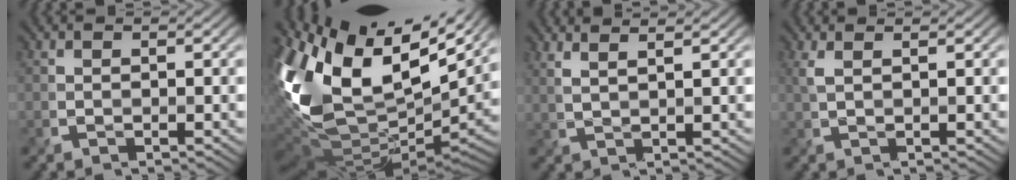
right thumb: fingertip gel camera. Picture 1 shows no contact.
{"total": 18.1, "force": [3.8, 10.0, 14.6], "torque": [-0.342, -0.034, 0.095]}
{"total": 3.6, "force": [2.6, 0.9, 2.3], "torque": [-0.023, 0.007, 0.032]}
{"total": 1.7, "force": [1.0, 0.5, 1.4], "torque": [-0.031, 0.004, 0.019]}